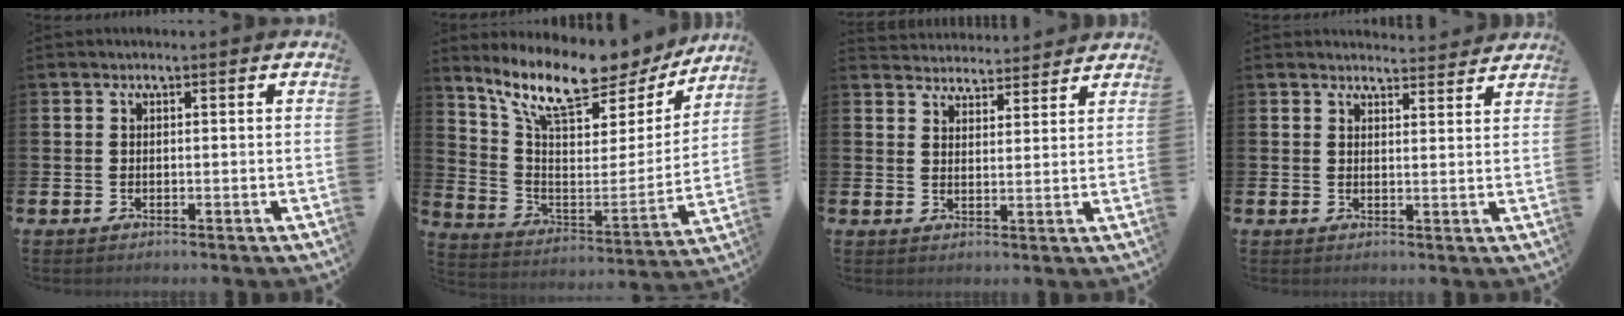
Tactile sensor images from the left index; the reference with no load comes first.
{"total": 11.5, "force": [9.7, 3.3, 5.1], "torque": [-0.134, -0.064, 0.166]}
{"total": 3.8, "force": [3.8, 0.6, -0.5], "torque": [-0.001, -0.025, 0.068]}
{"total": 3.0, "force": [3.0, 0.3, -0.2], "torque": [0.006, -0.023, 0.052]}